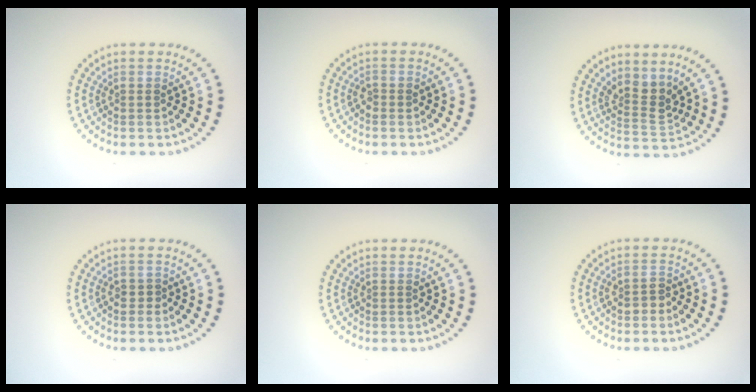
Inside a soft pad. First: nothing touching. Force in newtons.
{"total": 0.8, "press": 0.8, "slide": 0.2}
{"total": 2.7, "press": 2.0, "slide": 1.8}
{"total": 0.8, "press": 0.5, "slide": 0.6}
{"total": 0.0}
{"total": 1.3, "press": 1.2, "slide": 0.5}